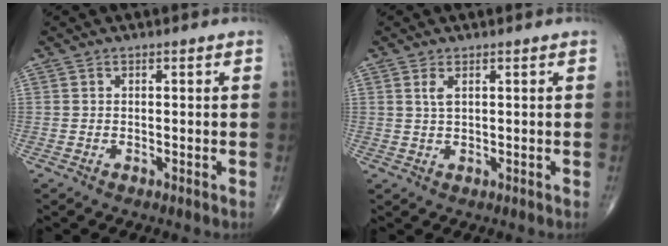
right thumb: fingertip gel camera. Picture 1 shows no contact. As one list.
[{"total": 1.7, "force": [0.8, 0.6, 1.4], "torque": [-0.032, -0.002, 0.021]}]